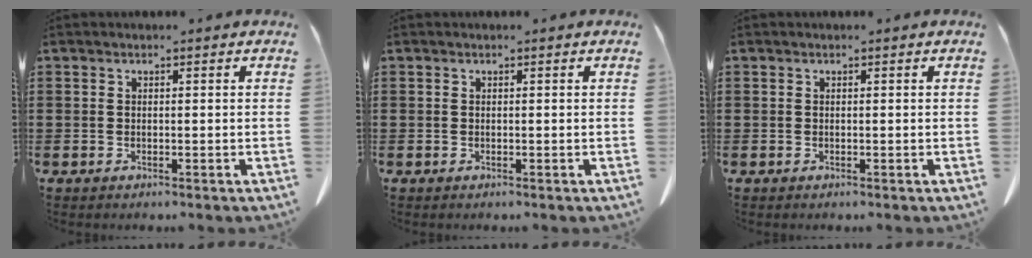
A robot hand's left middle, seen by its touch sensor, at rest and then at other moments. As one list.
[{"total": 0.0}, {"total": 0.0}]